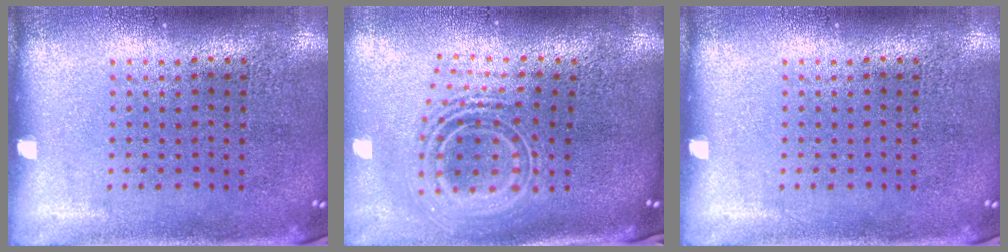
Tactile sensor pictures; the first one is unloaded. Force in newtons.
{"total": 2.7, "press": 1.8, "slide": 1.9}
{"total": 0.0}